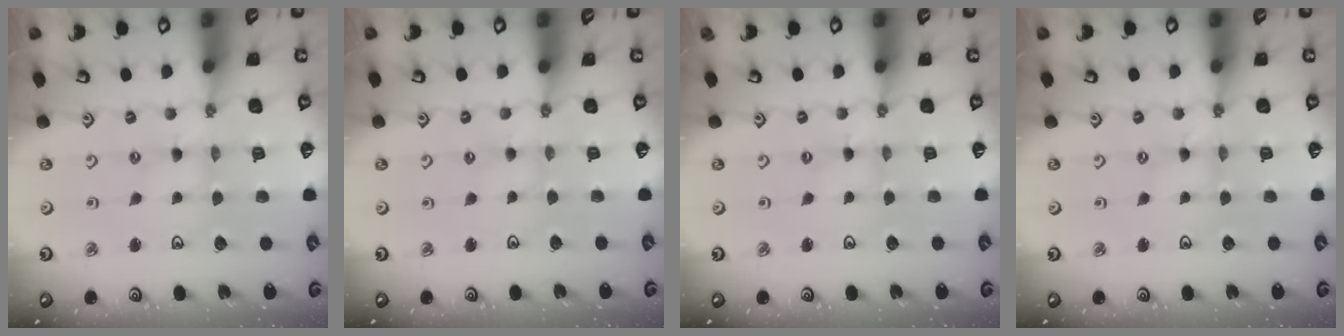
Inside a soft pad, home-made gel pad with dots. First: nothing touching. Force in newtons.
{"total": 1.2, "press": 1.2, "slide": 0.3}
{"total": 0.0}
{"total": 0.6, "press": 0.6, "slide": 0.2}